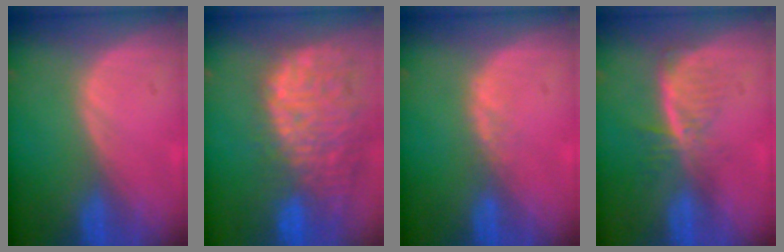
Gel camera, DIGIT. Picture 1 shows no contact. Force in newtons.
{"total": 14.2, "press": 11.8, "slide": 7.9}
{"total": 1.0, "press": 1.0, "slide": 0.2}
{"total": 5.9, "press": 5.1, "slide": 3.0}